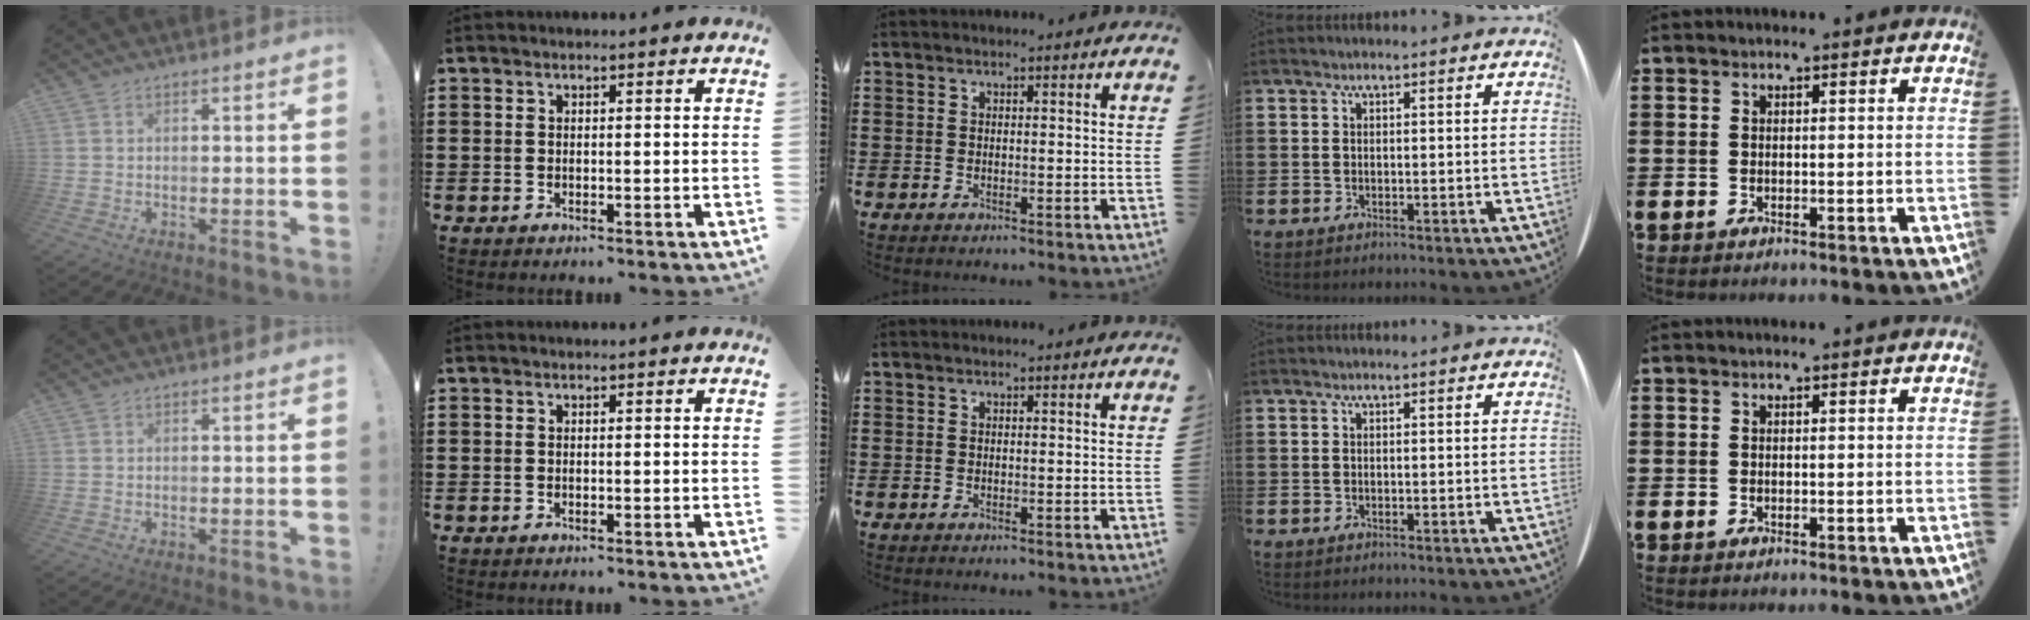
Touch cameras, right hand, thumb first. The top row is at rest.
{}